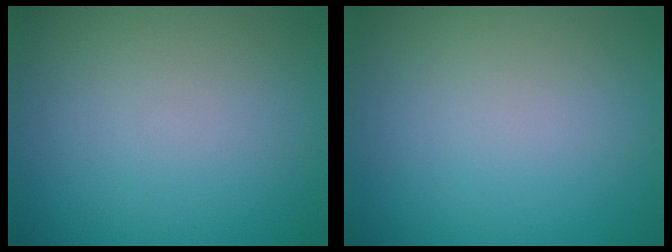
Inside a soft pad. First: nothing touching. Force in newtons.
{"total": 0.0}